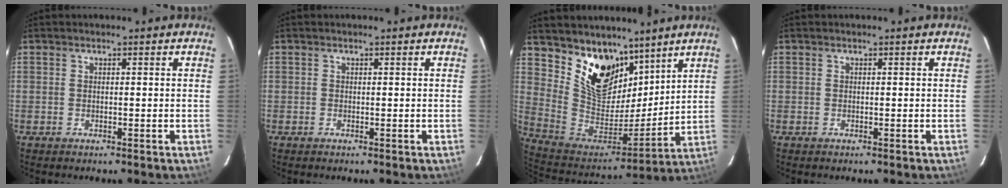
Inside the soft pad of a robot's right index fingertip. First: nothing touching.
{"total": 0.0}
{"total": 16.7, "force": [11.5, 9.7, 7.3], "torque": [-0.157, -0.009, 0.227]}
{"total": 0.0}